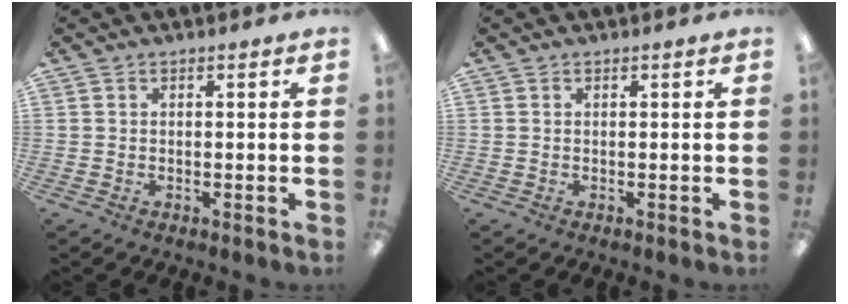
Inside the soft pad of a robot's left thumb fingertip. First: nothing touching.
{"total": 0.0}